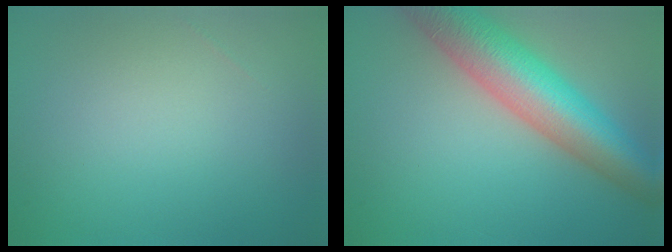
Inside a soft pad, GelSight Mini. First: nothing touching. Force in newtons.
{"total": 9.2, "press": 9.2, "slide": 0.4}